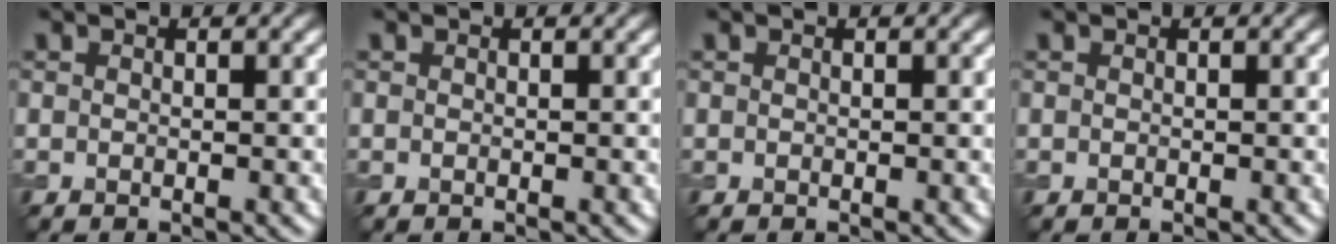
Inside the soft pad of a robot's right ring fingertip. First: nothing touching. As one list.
[{"total": 0.0}, {"total": 0.0}, {"total": 0.0}]